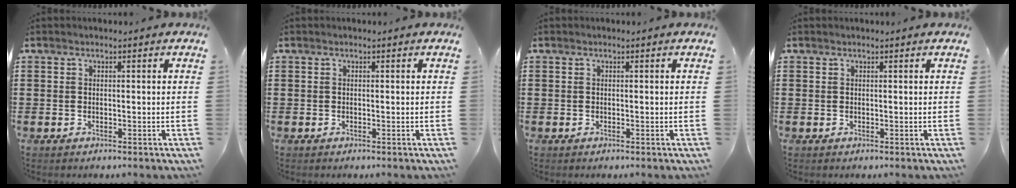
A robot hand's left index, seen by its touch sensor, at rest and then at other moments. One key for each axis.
{"total": 0.0}
{"total": 0.0}
{"total": 0.0}